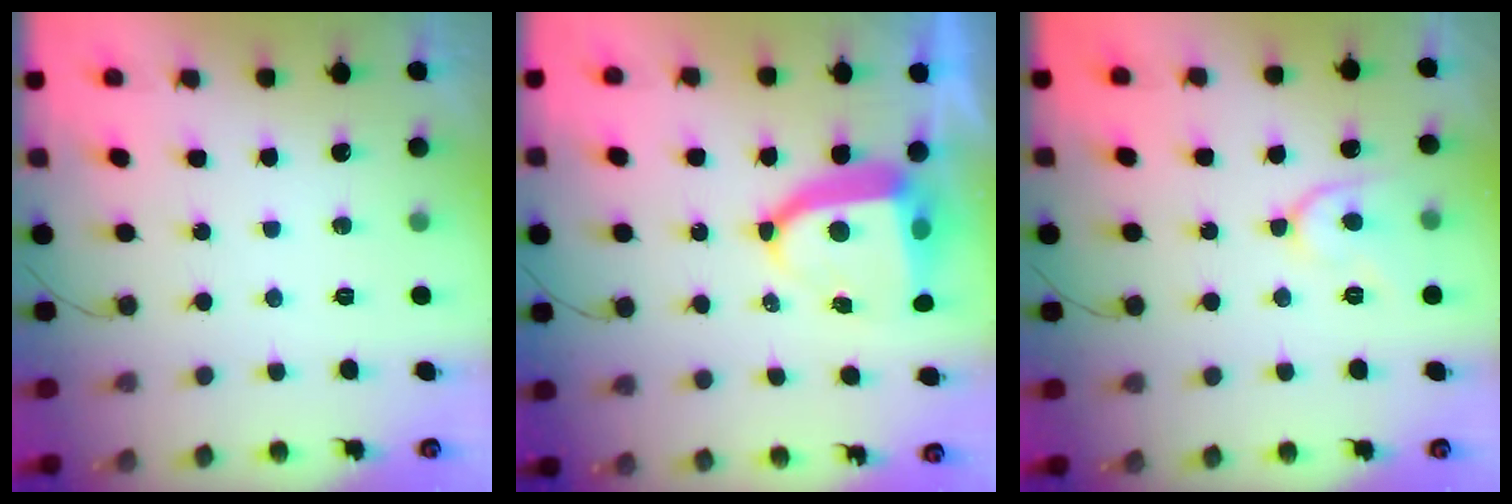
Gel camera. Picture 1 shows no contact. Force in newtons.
{"total": 9.0, "press": 8.9, "slide": 1.3}
{"total": 8.5, "press": 8.5, "slide": 0.8}